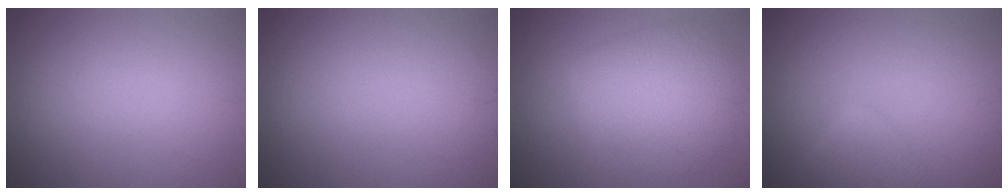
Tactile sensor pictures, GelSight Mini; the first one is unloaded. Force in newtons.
{"total": 0.0}
{"total": 6.1, "press": 6.1, "slide": 0.3}
{"total": 2.3, "press": 2.3, "slide": 0.2}